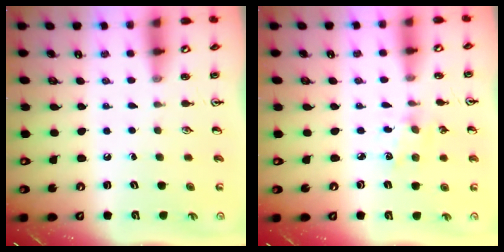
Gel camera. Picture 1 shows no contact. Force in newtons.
{"total": 2.0, "press": 2.0, "slide": 0.5}